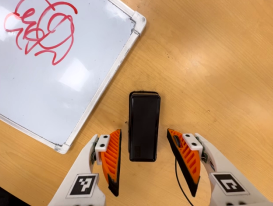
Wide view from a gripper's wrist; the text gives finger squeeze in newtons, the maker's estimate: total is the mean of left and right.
{"total": 0.0}